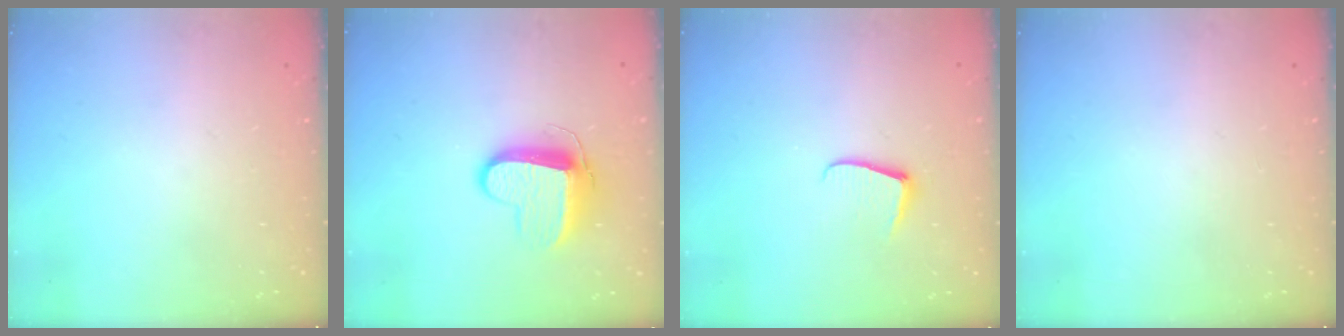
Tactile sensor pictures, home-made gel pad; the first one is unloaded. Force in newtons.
{"total": 10.5, "press": 10.5, "slide": 0.8}
{"total": 5.7, "press": 5.7, "slide": 0.6}
{"total": 0.0}